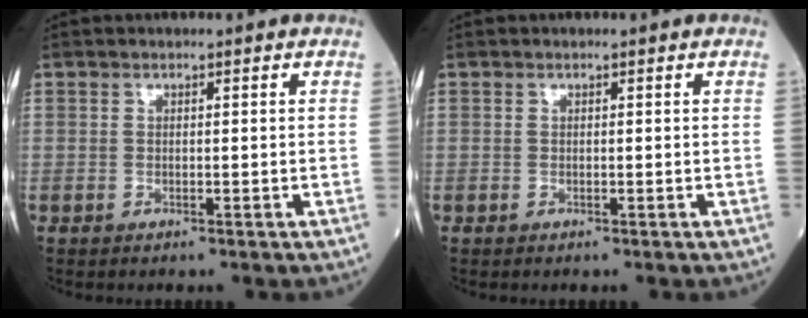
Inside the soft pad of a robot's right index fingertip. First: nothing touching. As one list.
[{"total": 0.0}]